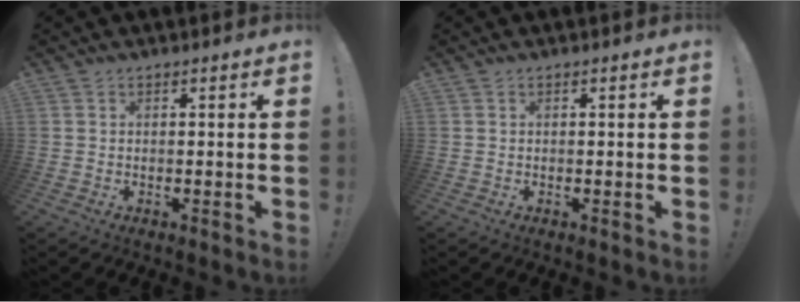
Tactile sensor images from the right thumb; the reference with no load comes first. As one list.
[{"total": 0.0}]